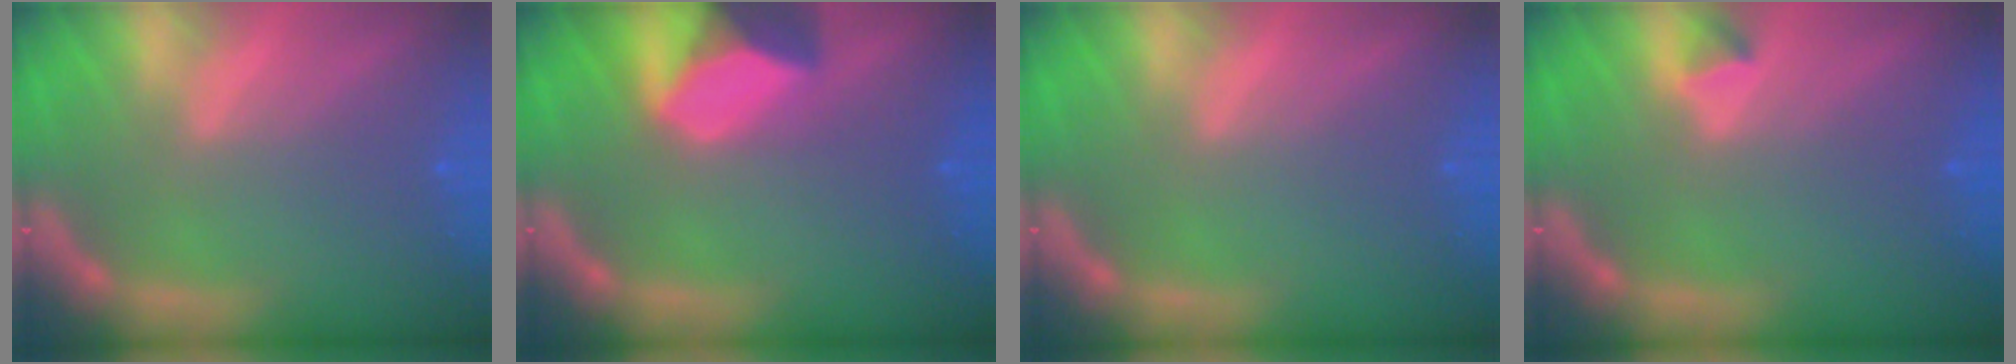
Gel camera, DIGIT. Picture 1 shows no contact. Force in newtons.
{"total": 6.9}
{"total": 0.0}
{"total": 0.9}